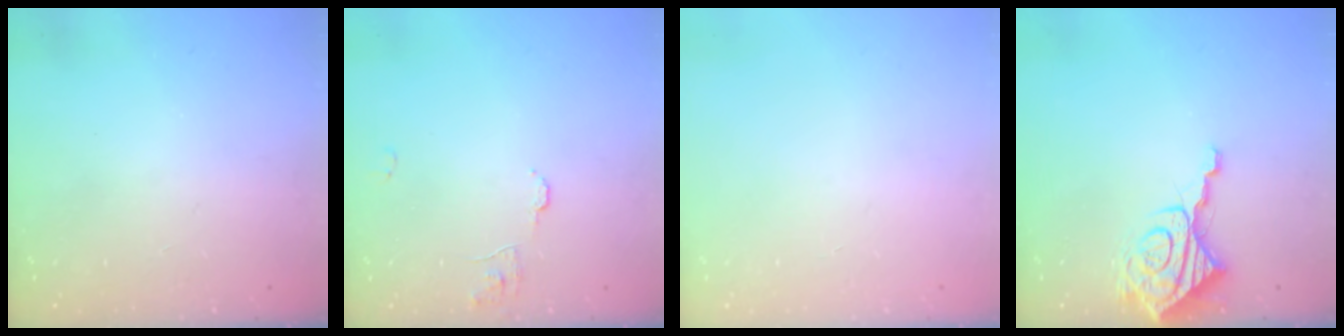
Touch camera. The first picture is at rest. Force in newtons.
{"total": 8.0, "press": 8.0, "slide": 0.6}
{"total": 0.0}
{"total": 10.4, "press": 10.3, "slide": 1.0}